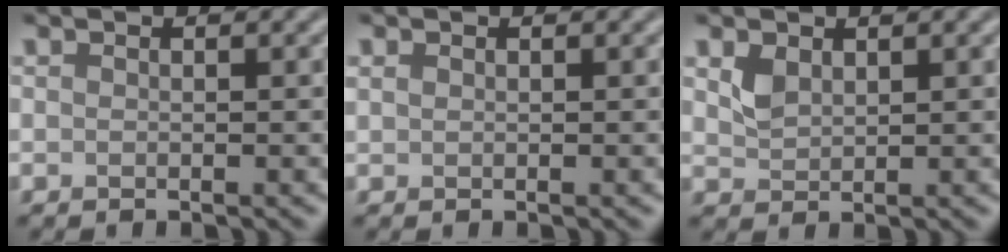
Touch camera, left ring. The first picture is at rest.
{"total": 0.5, "force": [0.3, 0.4, 0.2], "torque": [-0.004, 0.000, 0.008]}
{"total": 1.6, "force": [1.0, 1.0, 0.8], "torque": [-0.020, 0.000, 0.025]}